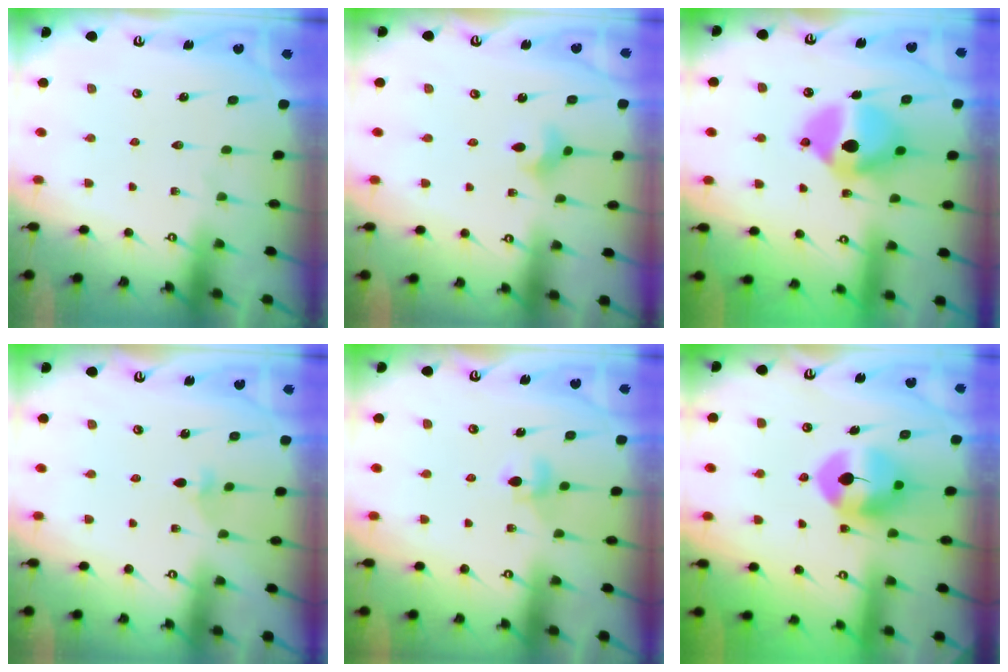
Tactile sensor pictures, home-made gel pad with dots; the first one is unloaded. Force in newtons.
{"total": 3.8, "press": 3.8, "slide": 0.5}
{"total": 13.3, "press": 13.3, "slide": 0.2}
{"total": 3.9, "press": 3.8, "slide": 0.9}
{"total": 5.7, "press": 5.6, "slide": 0.8}
{"total": 8.7, "press": 8.6, "slide": 1.2}